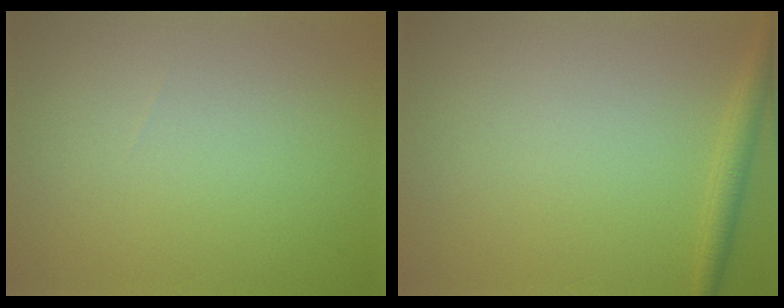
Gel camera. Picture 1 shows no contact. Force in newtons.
{"total": 1.8, "press": 1.8, "slide": 0.1}